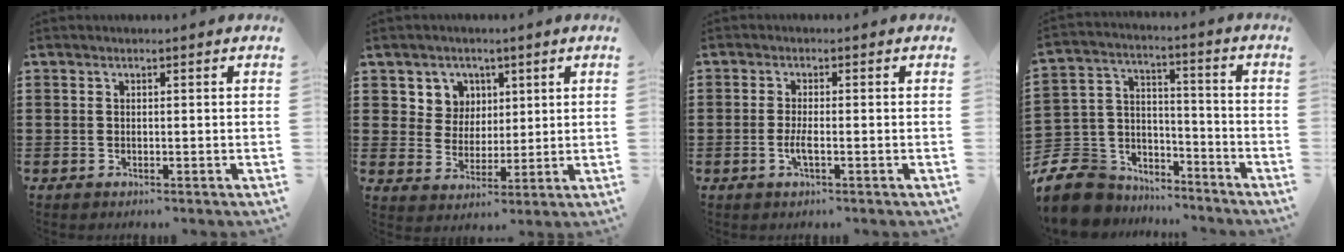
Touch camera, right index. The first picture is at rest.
{"total": 5.5, "force": [2.5, 4.8, 0.7], "torque": [-0.035, 0.008, 0.045]}
{"total": 2.4, "force": [-0.8, 0.4, 2.3], "torque": [-0.047, -0.004, -0.017]}
{"total": 7.7, "force": [-5.8, 4.9, 0.5], "torque": [-0.051, -0.003, -0.117]}